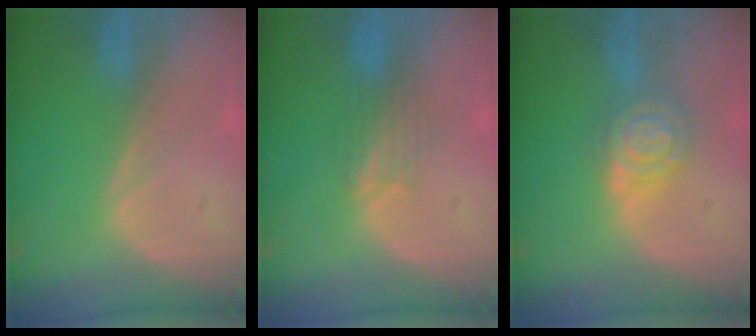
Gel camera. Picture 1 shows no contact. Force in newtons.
{"total": 3.3, "press": 3.2, "slide": 0.8}
{"total": 6.2, "press": 6.2, "slide": 0.4}